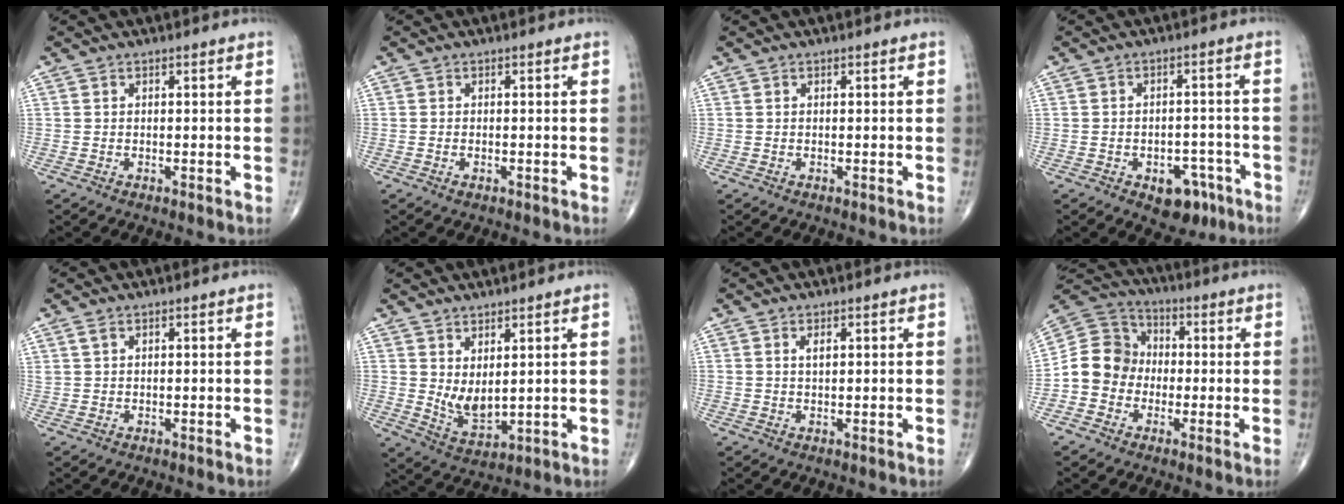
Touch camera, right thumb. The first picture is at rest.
{"total": 0.7, "force": [-0.3, 0.4, 0.5], "torque": [-0.006, 0.005, -0.004]}
{"total": 0.0}
{"total": 7.7, "force": [-4.1, 4.8, 4.4], "torque": [-0.026, 0.034, -0.048]}
{"total": 1.3, "force": [0.8, 0.6, 0.7], "torque": [-0.017, 0.006, 0.020]}
{"total": 6.1, "force": [1.9, 2.9, 5.0], "torque": [-0.079, -0.030, 0.050]}
{"total": 1.5, "force": [0.6, 0.6, 1.2], "torque": [-0.017, 0.000, 0.011]}
{"total": 10.4, "force": [-2.1, 9.4, 4.0], "torque": [-0.052, 0.040, -0.050]}